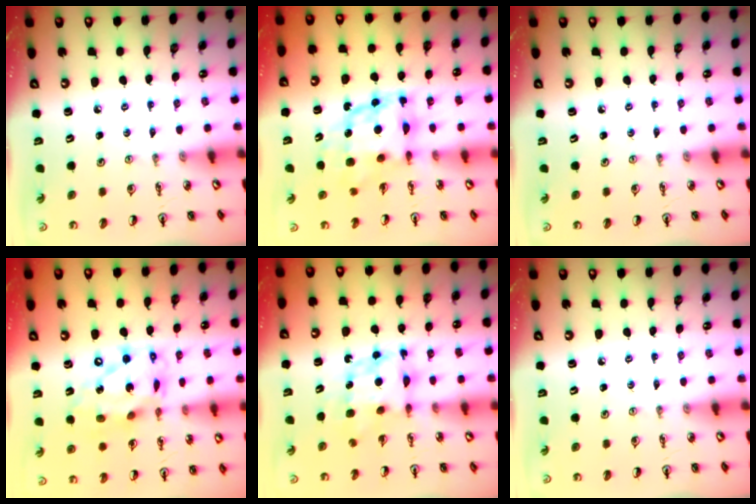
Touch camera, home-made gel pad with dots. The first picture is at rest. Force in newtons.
{"total": 9.3, "press": 9.3, "slide": 0.9}
{"total": 0.0}
{"total": 18.4, "press": 18.3, "slide": 1.6}
{"total": 6.5, "press": 6.5, "slide": 0.5}
{"total": 0.0}